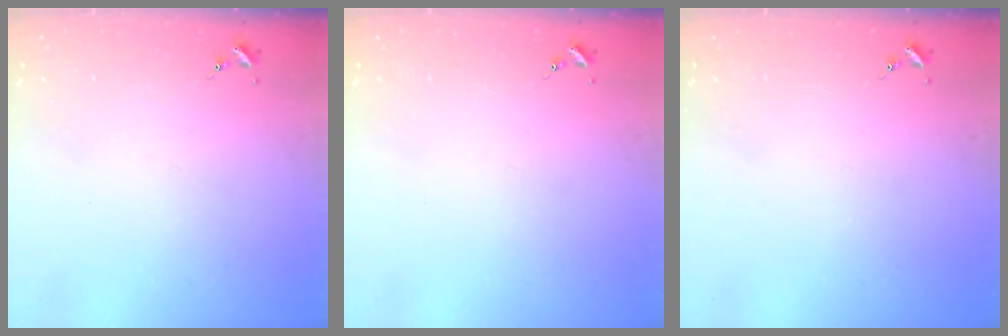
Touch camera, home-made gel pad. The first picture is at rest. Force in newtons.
{"total": 0.0}
{"total": 0.0}